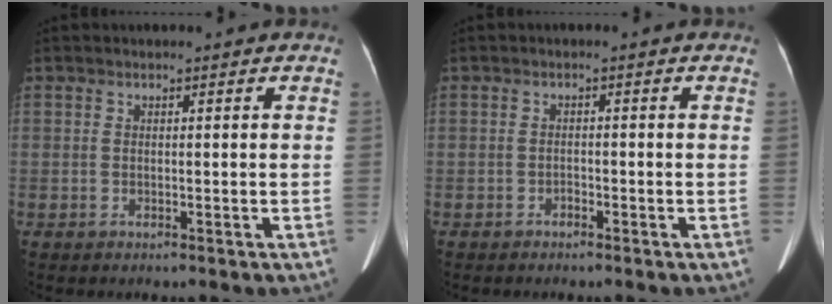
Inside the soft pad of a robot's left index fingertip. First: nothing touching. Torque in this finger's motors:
{"motor_torque": [-0.28, -0.15, 0.01, -0.01]}